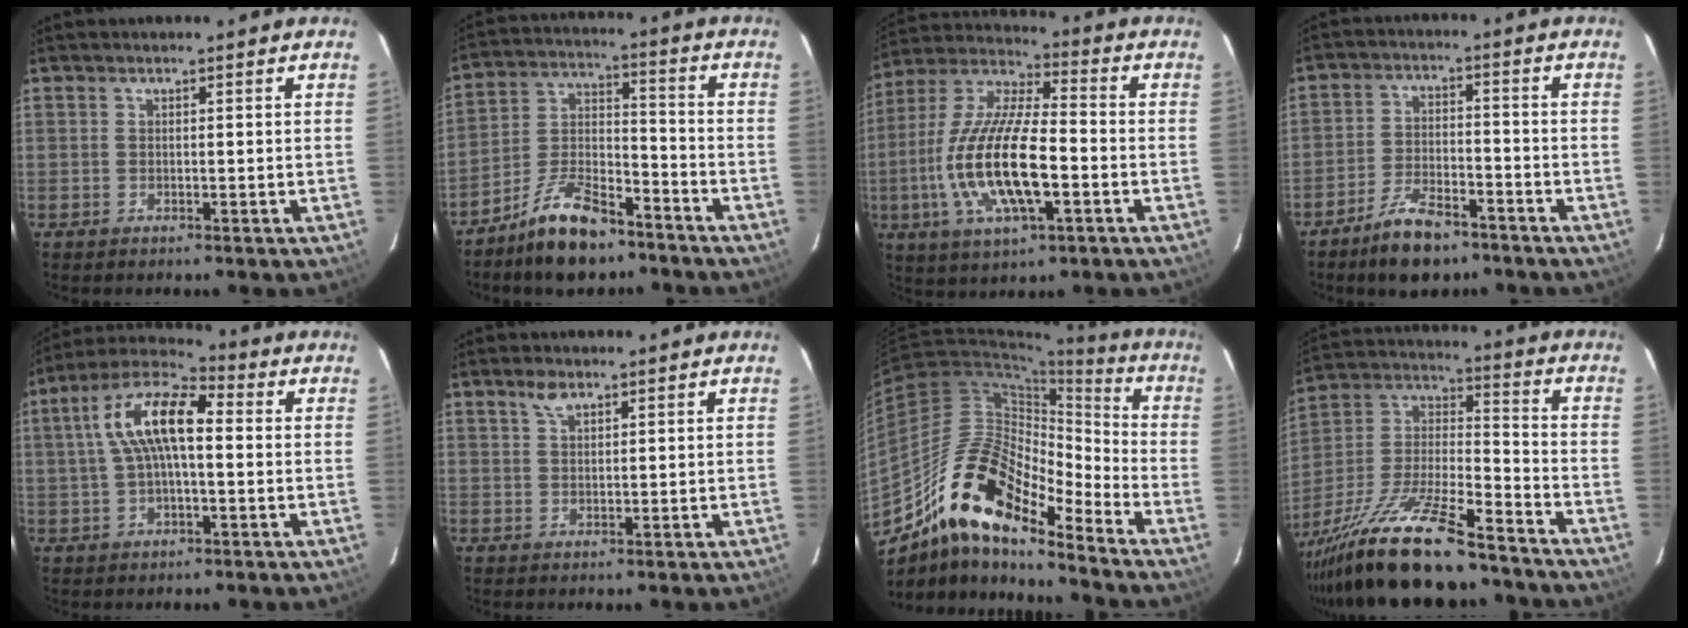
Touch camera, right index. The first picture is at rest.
{"total": 12.7, "force": [-9.4, 4.8, 7.1], "torque": [-0.146, 0.018, -0.168]}
{"total": 18.5, "force": [-4.5, 5.9, 16.9], "torque": [-0.347, -0.010, -0.087]}
{"total": 8.9, "force": [-6.7, 3.6, 4.7], "torque": [-0.106, 0.005, -0.114]}
{"total": 12.6, "force": [1.3, 5.0, 11.5], "torque": [-0.220, 0.029, 0.014]}
{"total": 2.4, "force": [1.6, 1.1, 1.4], "torque": [-0.025, 0.007, 0.032]}
{"total": 18.5, "force": [-13.4, 5.8, 11.3], "torque": [-0.194, 0.000, -0.264]}
{"total": 24.1, "force": [-18.6, 4.7, 14.5], "torque": [-0.284, -0.029, -0.312]}